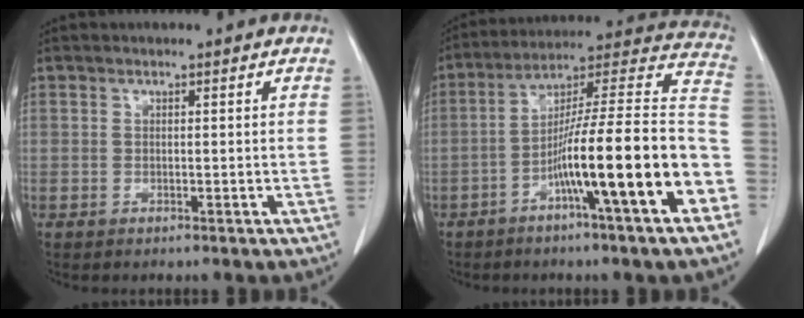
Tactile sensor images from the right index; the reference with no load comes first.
{"total": 20.6, "force": [-7.4, 0.1, 19.2], "torque": [-0.255, 0.014, -0.121]}